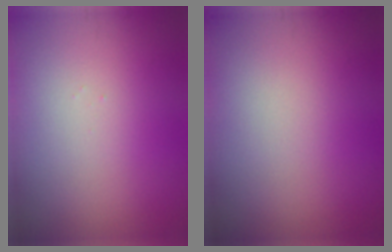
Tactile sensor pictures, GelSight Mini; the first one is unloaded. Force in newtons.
{"total": 0.0}